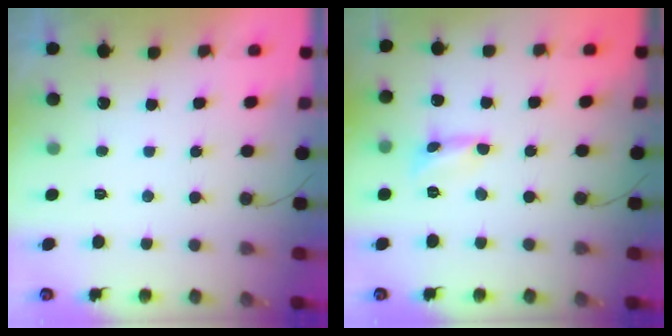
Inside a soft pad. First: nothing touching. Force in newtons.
{"total": 2.4, "press": 2.4, "slide": 0.2}